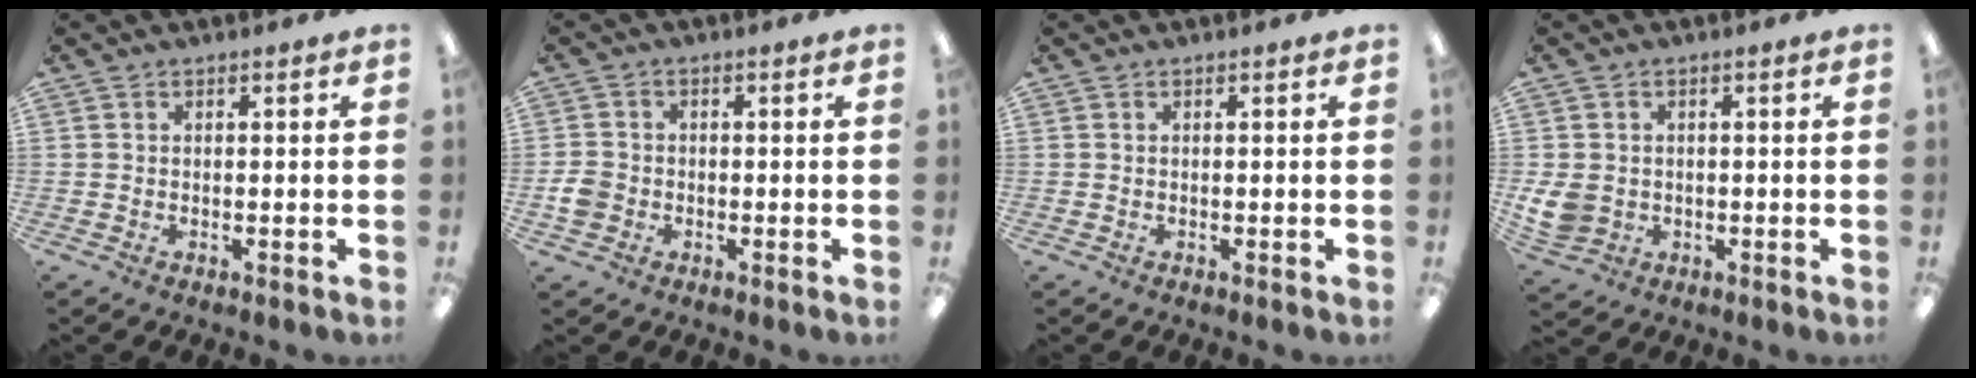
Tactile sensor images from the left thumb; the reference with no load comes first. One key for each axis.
{"total": 3.9, "fx": -1.2, "fy": 3.3, "fz": 1.7, "tx": -0.032, "ty": 0.008, "tz": -0.022}
{"total": 0.0}
{"total": 5.6, "fx": 0.1, "fy": 4.9, "fz": 2.6, "tx": -0.069, "ty": -0.002, "tz": 0.000}